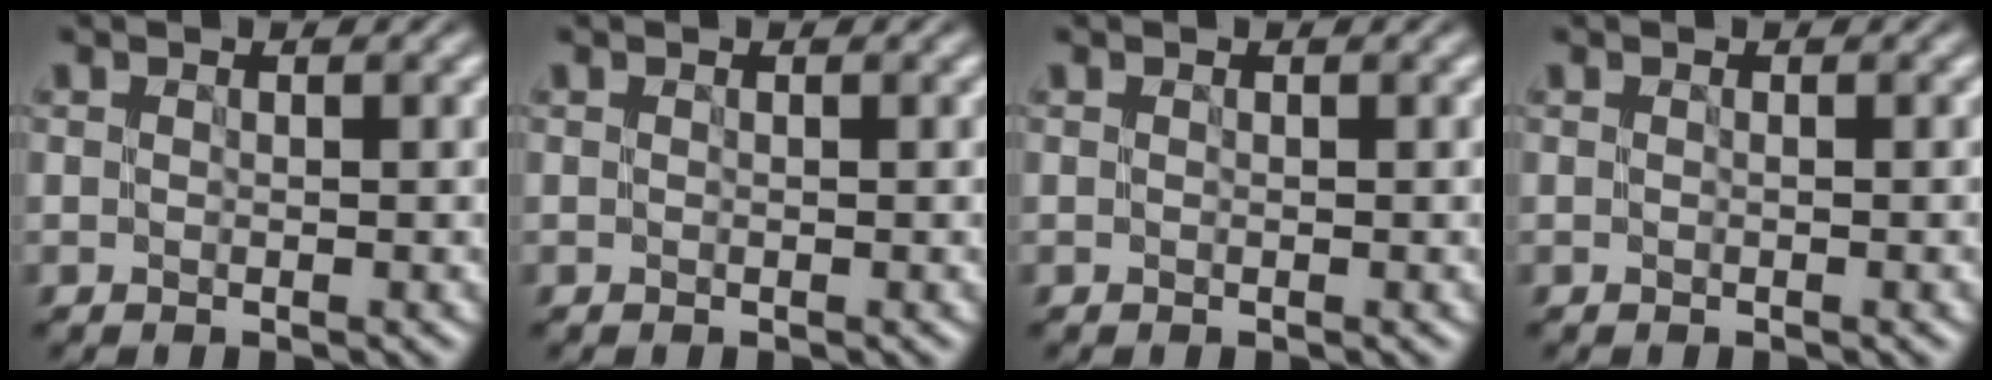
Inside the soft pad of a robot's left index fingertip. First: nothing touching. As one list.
[{"total": 0.0}, {"total": 0.0}, {"total": 0.6, "force": [-0.1, 0.2, 0.5], "torque": [-0.007, 0.000, -0.001]}]